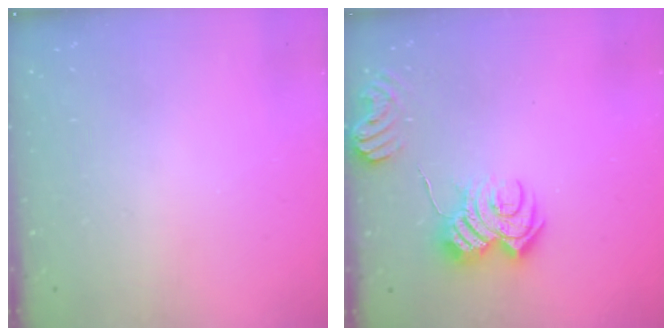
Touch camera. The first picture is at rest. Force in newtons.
{"total": 9.8, "press": 9.8, "slide": 0.4}